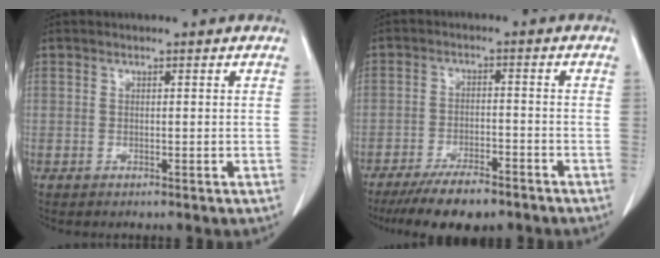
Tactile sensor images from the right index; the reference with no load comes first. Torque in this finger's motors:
{"motor_torque": [0.06, -0.06, 0.05, 0.02]}